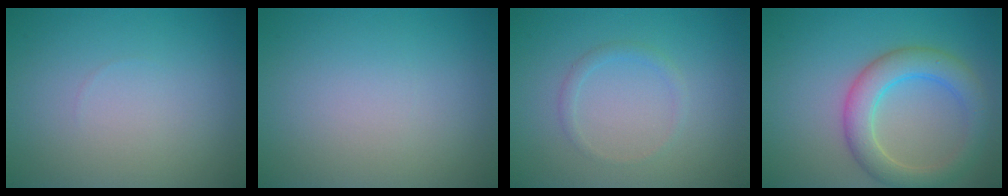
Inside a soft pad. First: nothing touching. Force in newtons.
{"total": 0.0}
{"total": 1.1, "press": 1.1, "slide": 0.1}
{"total": 4.9, "press": 4.9, "slide": 0.3}